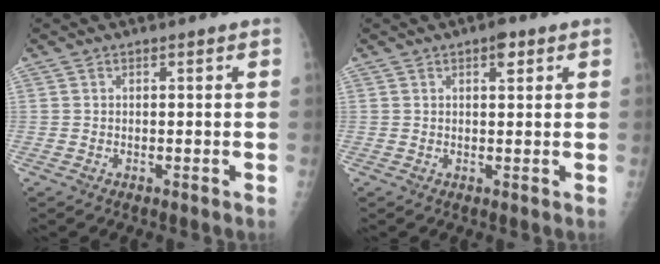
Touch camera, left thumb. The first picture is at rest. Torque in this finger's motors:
{"motor_torque": [0.47, 0.39, 0.29, -0.21, 0.00]}